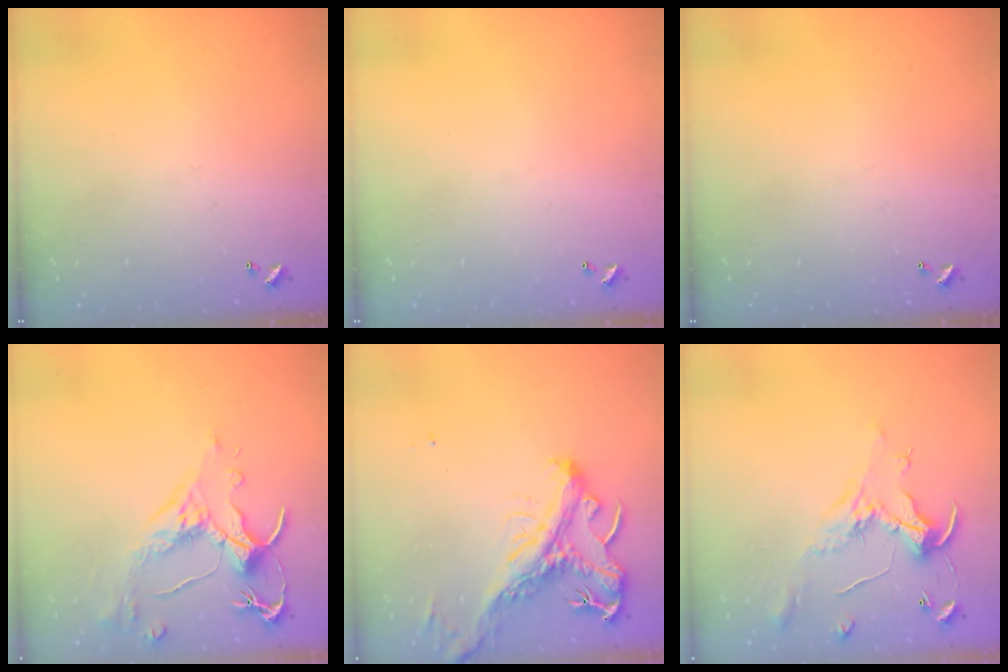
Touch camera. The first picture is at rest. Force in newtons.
{"total": 0.0}
{"total": 0.0}
{"total": 2.5, "press": 2.2, "slide": 1.3}
{"total": 2.6, "press": 2.2, "slide": 1.4}
{"total": 0.8, "press": 0.5, "slide": 0.6}